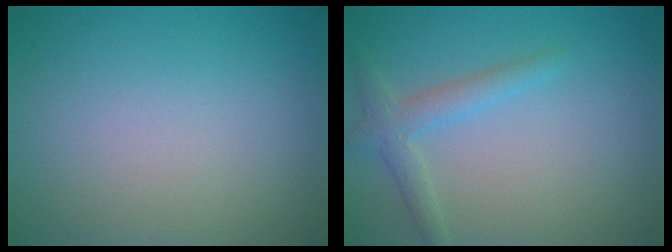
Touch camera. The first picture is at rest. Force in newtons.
{"total": 2.3, "press": 2.3, "slide": 0.2}